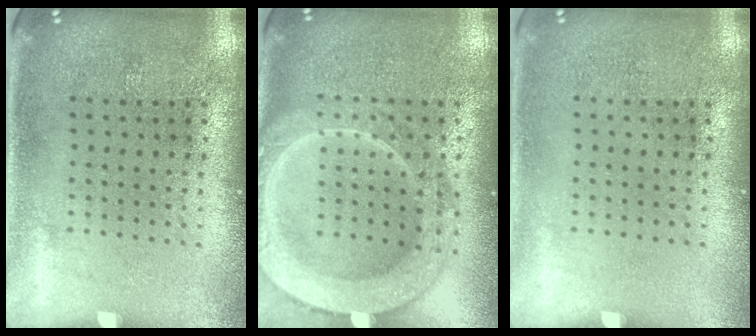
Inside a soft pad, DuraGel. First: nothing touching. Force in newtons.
{"total": 2.7, "press": 2.7, "slide": 0.3}
{"total": 0.0}